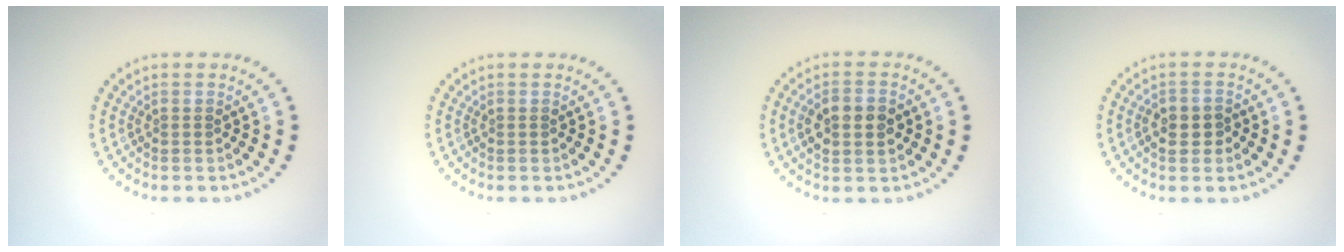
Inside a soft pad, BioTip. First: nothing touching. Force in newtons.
{"total": 0.0}
{"total": 3.6, "press": 3.6, "slide": 0.2}
{"total": 2.4, "press": 2.3, "slide": 0.6}